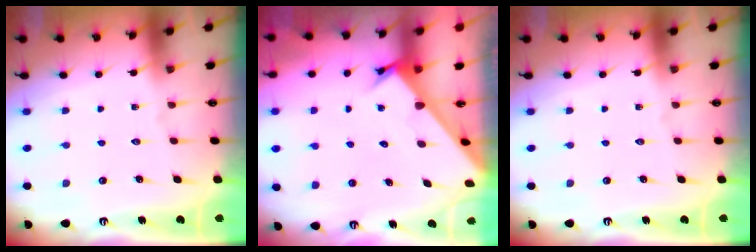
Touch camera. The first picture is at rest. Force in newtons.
{"total": 2.1, "press": 2.1, "slide": 0.1}
{"total": 0.0}